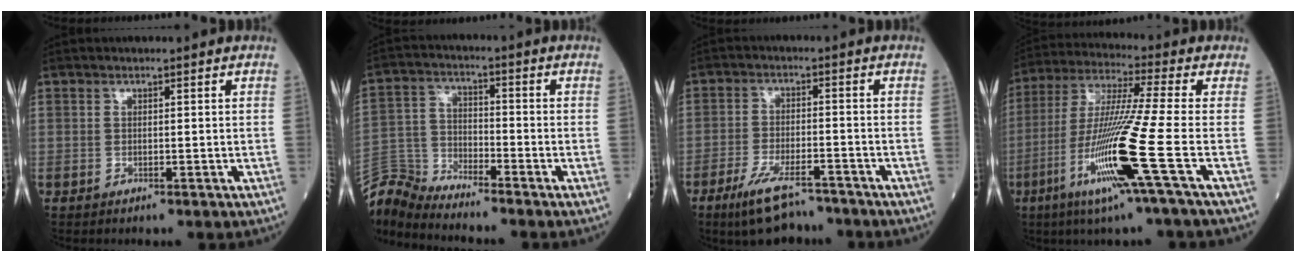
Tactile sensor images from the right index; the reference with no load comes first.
{"total": 8.3, "force": [-8.3, -0.9, -0.4], "torque": [-0.003, 0.013, -0.165]}
{"total": 8.2, "force": [-6.2, 2.2, 4.8], "torque": [-0.095, -0.013, -0.108]}
{"total": 15.7, "force": [-5.7, -2.2, 14.5], "torque": [-0.300, -0.027, -0.112]}